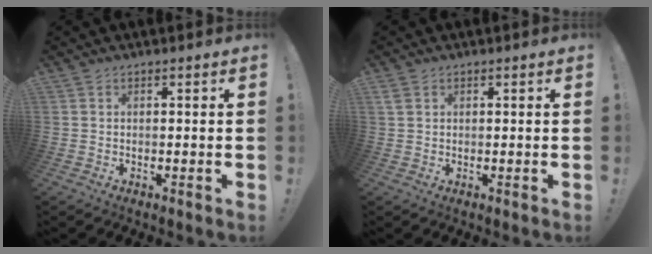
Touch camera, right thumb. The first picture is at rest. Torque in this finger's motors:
{"motor_torque": [-0.08, 0.58, 0.06, -0.11, 0.00]}